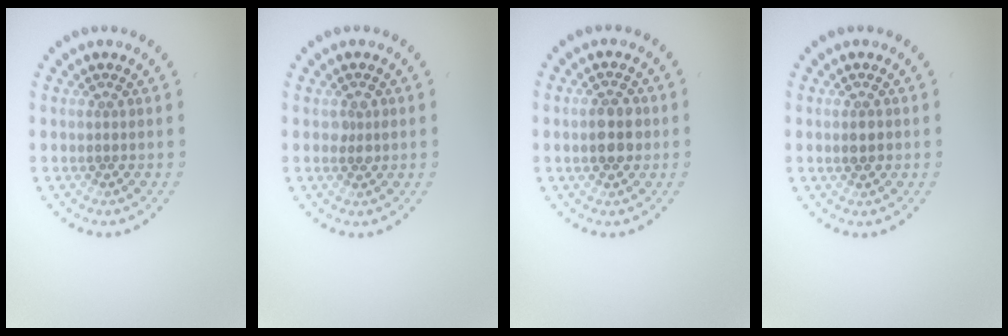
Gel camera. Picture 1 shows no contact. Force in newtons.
{"total": 1.0, "press": 0.9, "slide": 0.3}
{"total": 3.2, "press": 3.2, "slide": 0.1}
{"total": 1.4, "press": 1.4, "slide": 0.1}